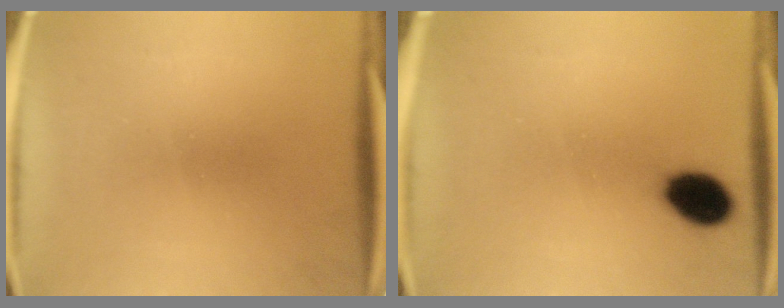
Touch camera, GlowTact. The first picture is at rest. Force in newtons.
{"total": 8.1}